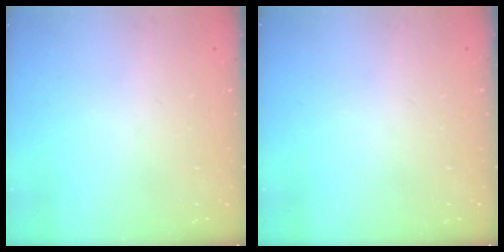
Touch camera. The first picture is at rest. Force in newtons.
{"total": 0.0}